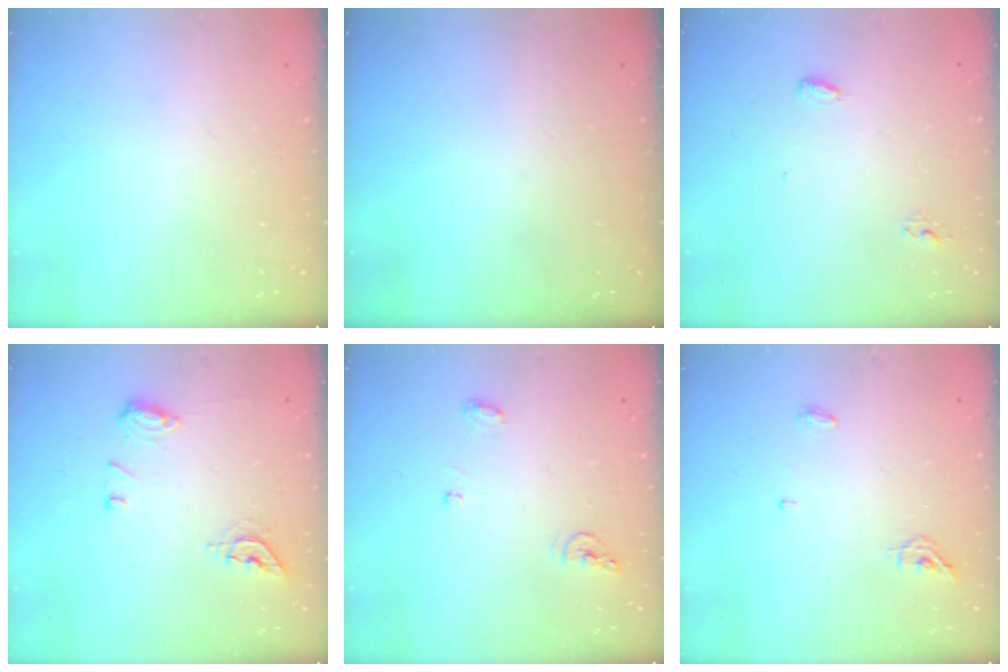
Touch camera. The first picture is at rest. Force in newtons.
{"total": 0.0}
{"total": 4.2, "press": 4.0, "slide": 1.3}
{"total": 9.0, "press": 8.9, "slide": 0.9}
{"total": 6.0, "press": 6.0, "slide": 0.2}
{"total": 4.9, "press": 4.8, "slide": 1.0}